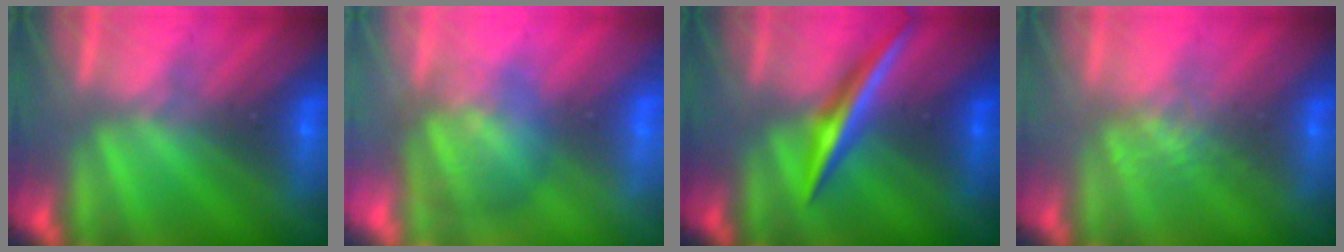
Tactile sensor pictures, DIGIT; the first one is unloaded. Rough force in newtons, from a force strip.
{"total": 3.2}
{"total": 1.9}
{"total": 2.0}